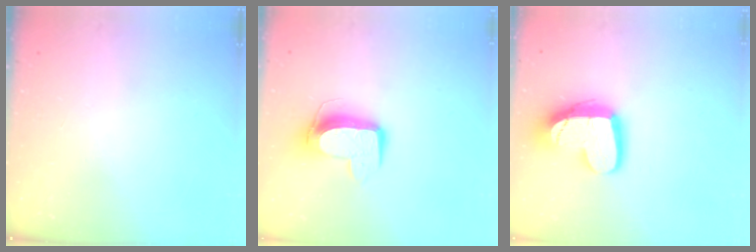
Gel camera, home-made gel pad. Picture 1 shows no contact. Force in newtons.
{"total": 10.6, "press": 10.6, "slide": 0.2}
{"total": 19.0, "press": 18.9, "slide": 1.6}